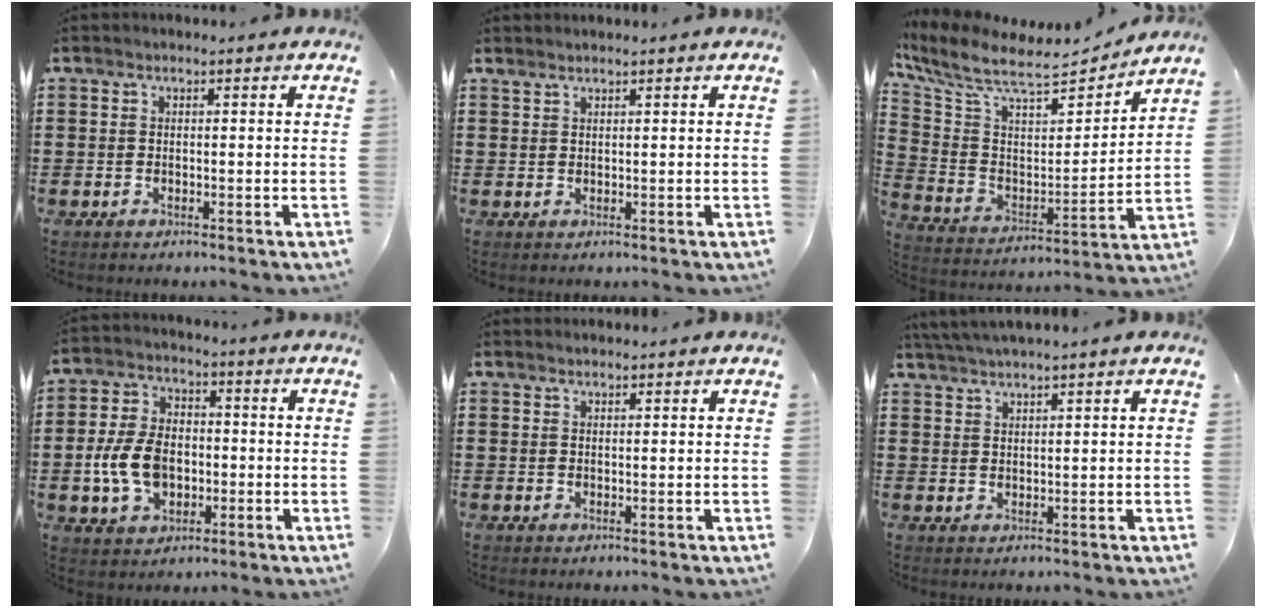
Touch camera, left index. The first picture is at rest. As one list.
[{"total": 0.9, "force": [0.9, -0.2, 0.2], "torque": [-0.005, -0.002, 0.018]}, {"total": 9.0, "force": [7.6, 2.0, 4.5], "torque": [-0.123, -0.050, 0.127]}, {"total": 8.6, "force": [-1.5, 5.9, 6.1], "torque": [-0.146, 0.006, -0.031]}, {"total": 0.7, "force": [0.7, 0.0, 0.1], "torque": [-0.003, -0.001, 0.015]}, {"total": 2.5, "force": [2.3, -0.8, 0.5], "torque": [-0.015, -0.002, 0.044]}]